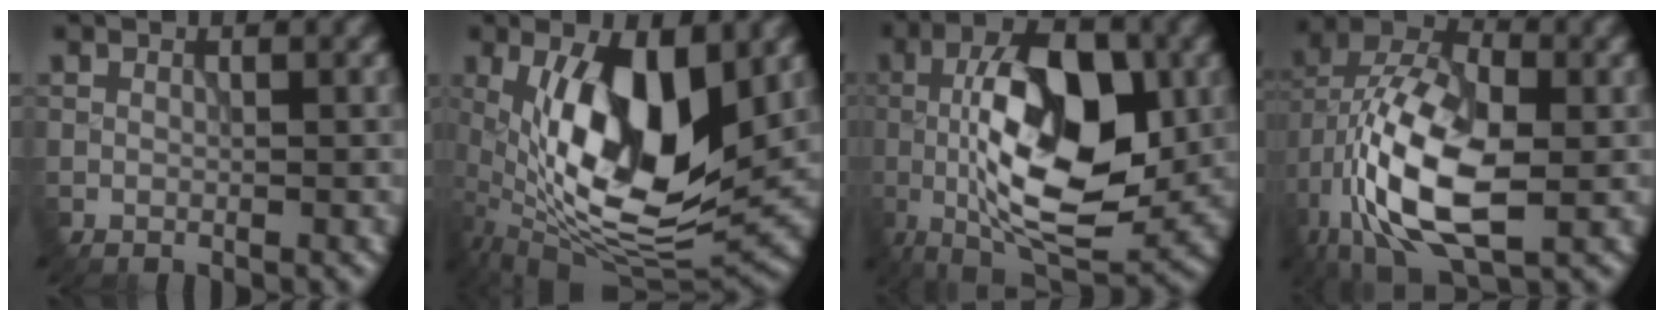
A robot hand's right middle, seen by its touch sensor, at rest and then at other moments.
{"total": 12.8, "force": [0.9, 5.4, 11.6], "torque": [-0.209, -0.018, 0.016]}
{"total": 12.8, "force": [-0.9, 5.8, 11.4], "torque": [-0.184, 0.005, -0.021]}
{"total": 13.0, "force": [-3.2, 6.7, 10.6], "torque": [-0.221, 0.001, -0.065]}